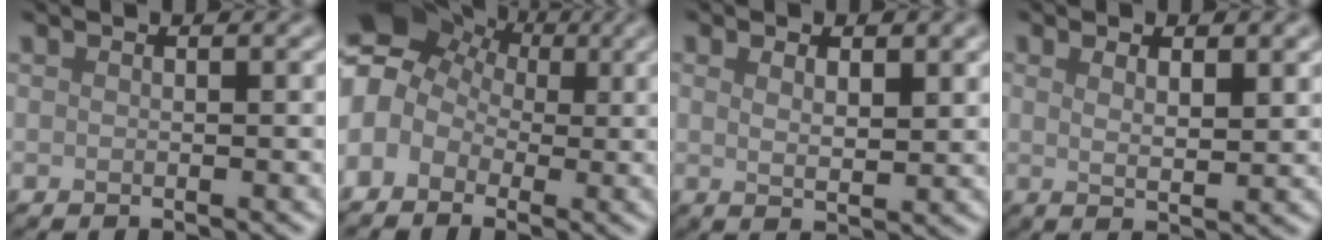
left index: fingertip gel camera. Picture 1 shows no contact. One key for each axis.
{"total": 8.4, "fx": 1.0, "fy": 7.1, "fz": 4.5, "tx": -0.089, "ty": 0.034, "tz": -0.022}
{"total": 2.9, "fx": 1.4, "fy": 0.9, "fz": 2.3, "tx": -0.036, "ty": -0.002, "tz": 0.023}
{"total": 3.2, "fx": 1.4, "fy": 0.9, "fz": 2.8, "tx": -0.037, "ty": -0.002, "tz": 0.020}